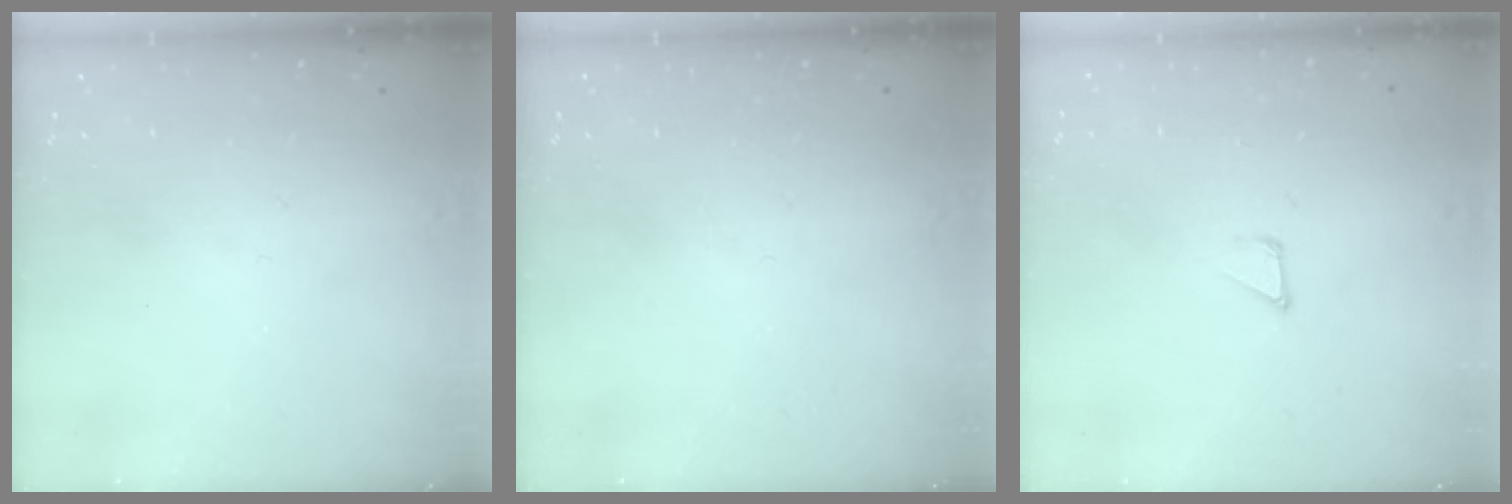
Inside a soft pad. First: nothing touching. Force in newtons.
{"total": 0.0}
{"total": 1.3, "press": 1.3, "slide": 0.0}